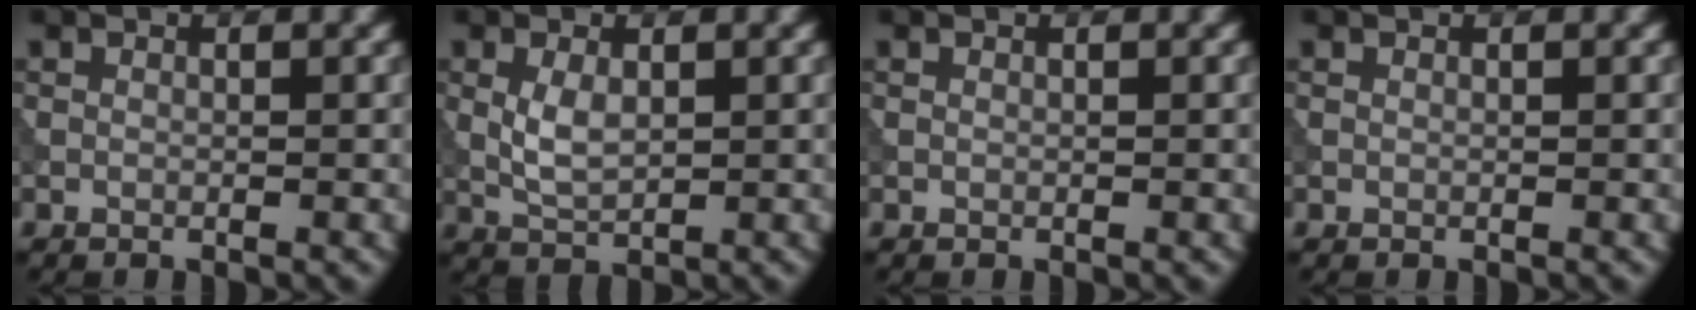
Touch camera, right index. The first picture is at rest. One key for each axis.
{"total": 2.7, "fx": 0.4, "fy": 1.5, "fz": 2.3, "tx": -0.054, "ty": 0.000, "tz": 0.011}
{"total": 0.0}
{"total": 0.0}